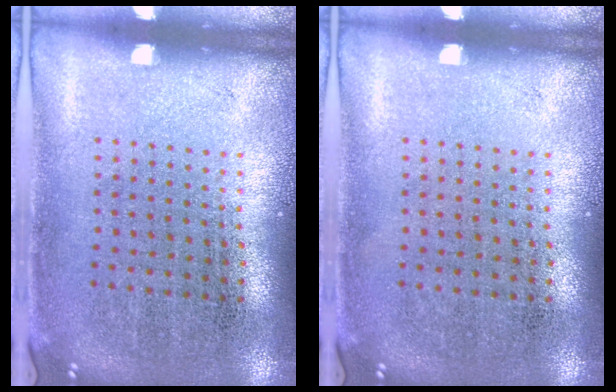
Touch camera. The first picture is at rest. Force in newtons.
{"total": 0.0}